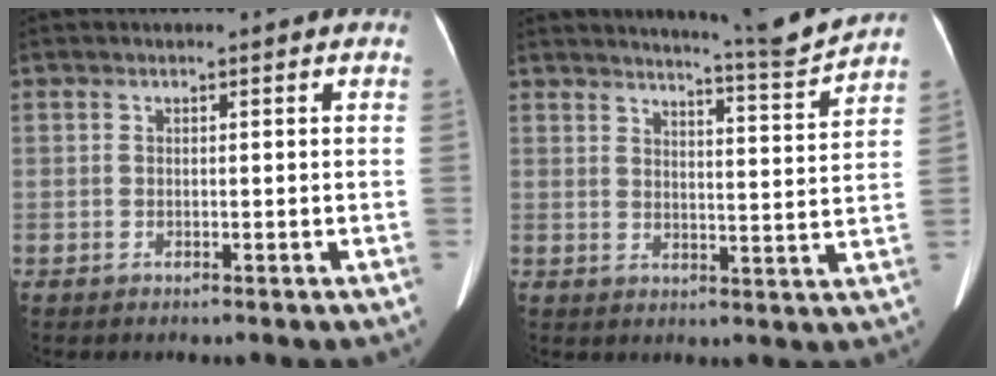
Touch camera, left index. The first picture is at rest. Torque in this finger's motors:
{"motor_torque": [0.48, -0.95, -0.01, 0.05]}